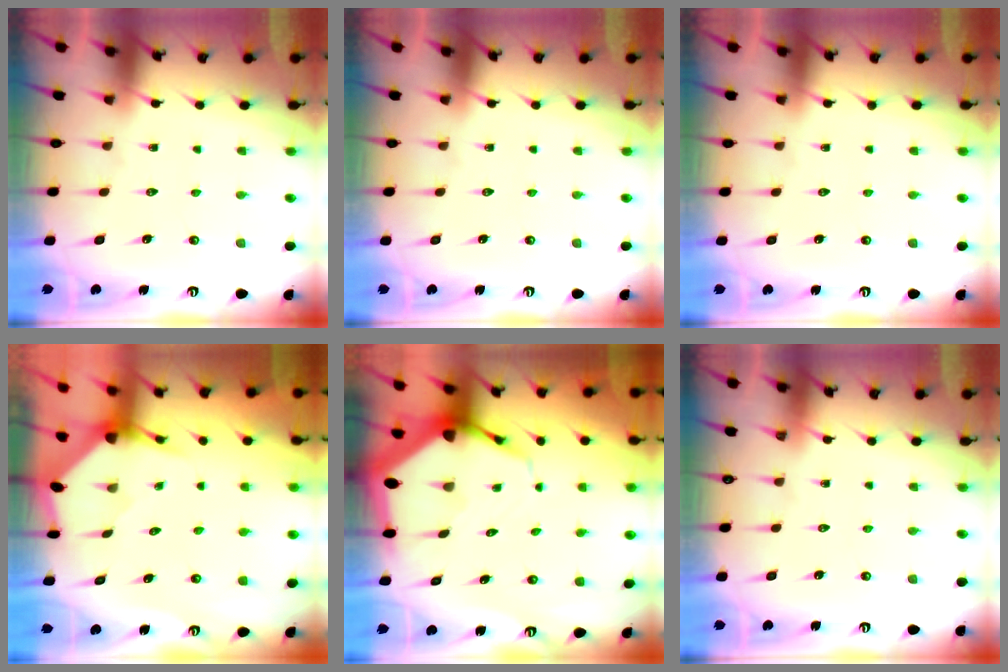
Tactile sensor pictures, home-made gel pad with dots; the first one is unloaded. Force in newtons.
{"total": 0.0}
{"total": 0.0}
{"total": 3.2, "press": 3.2, "slide": 0.3}
{"total": 6.7, "press": 6.7, "slide": 0.6}
{"total": 0.0}